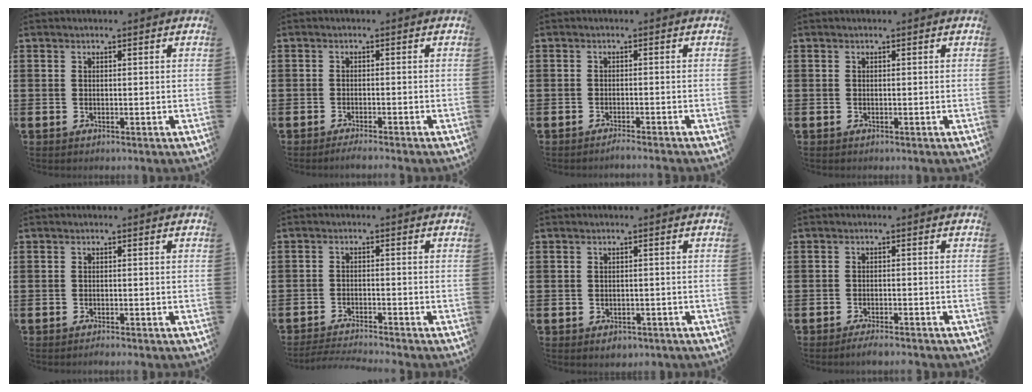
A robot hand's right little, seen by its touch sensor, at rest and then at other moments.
{"total": 1.2, "force": [-1.1, -0.2, 0.5], "torque": [-0.008, -0.001, -0.021]}
{"total": 1.0, "force": [-1.0, -0.2, 0.3], "torque": [-0.005, -0.003, -0.019]}
{"total": 0.0}
{"total": 0.6, "force": [-0.6, 0.0, 0.2], "torque": [-0.003, -0.003, -0.012]}
{"total": 2.2, "force": [-2.2, -0.2, 0.4], "torque": [-0.006, 0.002, -0.045]}
{"total": 1.0, "force": [-0.7, 0.6, 0.3], "torque": [0.000, -0.003, -0.017]}
{"total": 1.7, "force": [-1.6, 0.0, 0.7], "torque": [-0.011, 0.003, -0.030]}